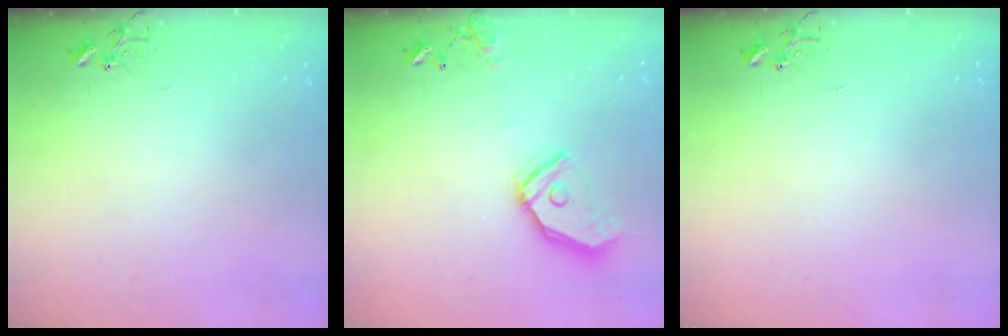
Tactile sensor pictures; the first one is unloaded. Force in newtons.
{"total": 15.9, "press": 15.7, "slide": 2.6}
{"total": 0.0}